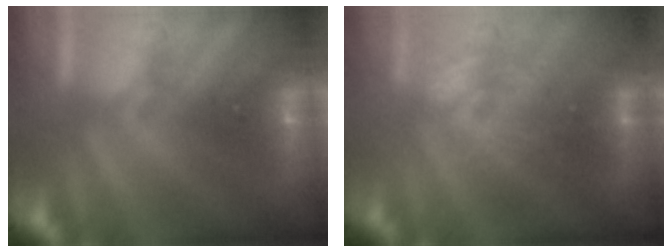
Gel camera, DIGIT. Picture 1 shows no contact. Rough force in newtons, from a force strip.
{"total": 2.4}